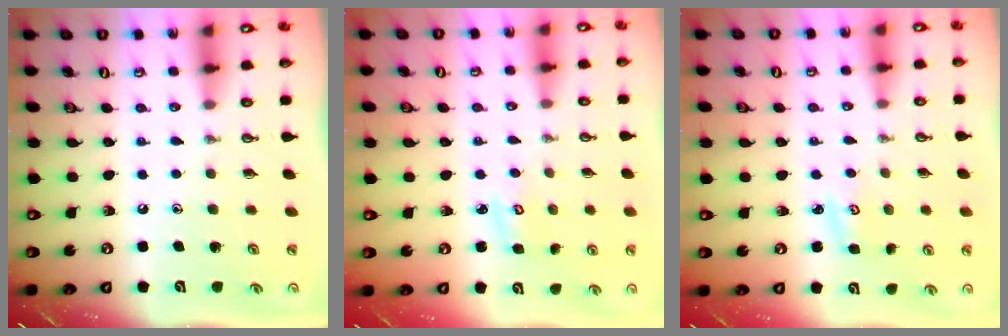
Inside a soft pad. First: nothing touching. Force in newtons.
{"total": 3.3, "press": 3.3, "slide": 0.3}
{"total": 2.8, "press": 2.8, "slide": 0.2}